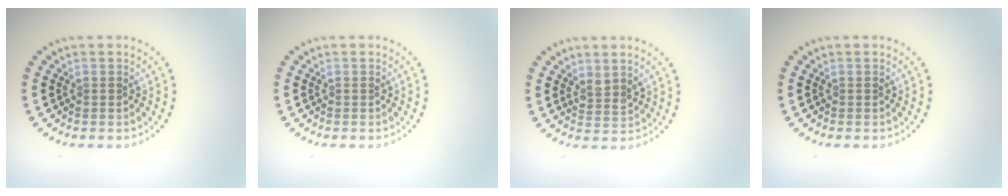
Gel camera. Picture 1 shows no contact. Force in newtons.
{"total": 0.0}
{"total": 1.5, "press": 1.2, "slide": 0.9}
{"total": 0.0}